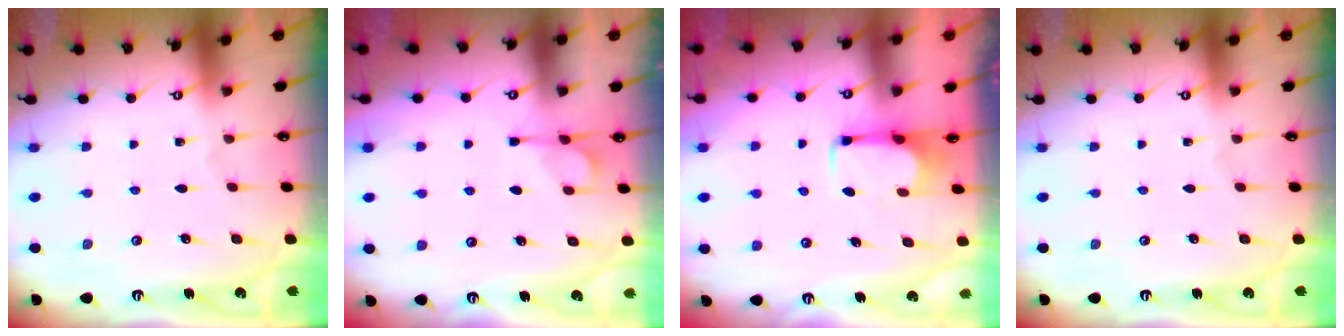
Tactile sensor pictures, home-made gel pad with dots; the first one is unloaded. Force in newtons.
{"total": 1.9, "press": 1.6, "slide": 1.1}
{"total": 2.8, "press": 2.8, "slide": 0.5}
{"total": 0.0}